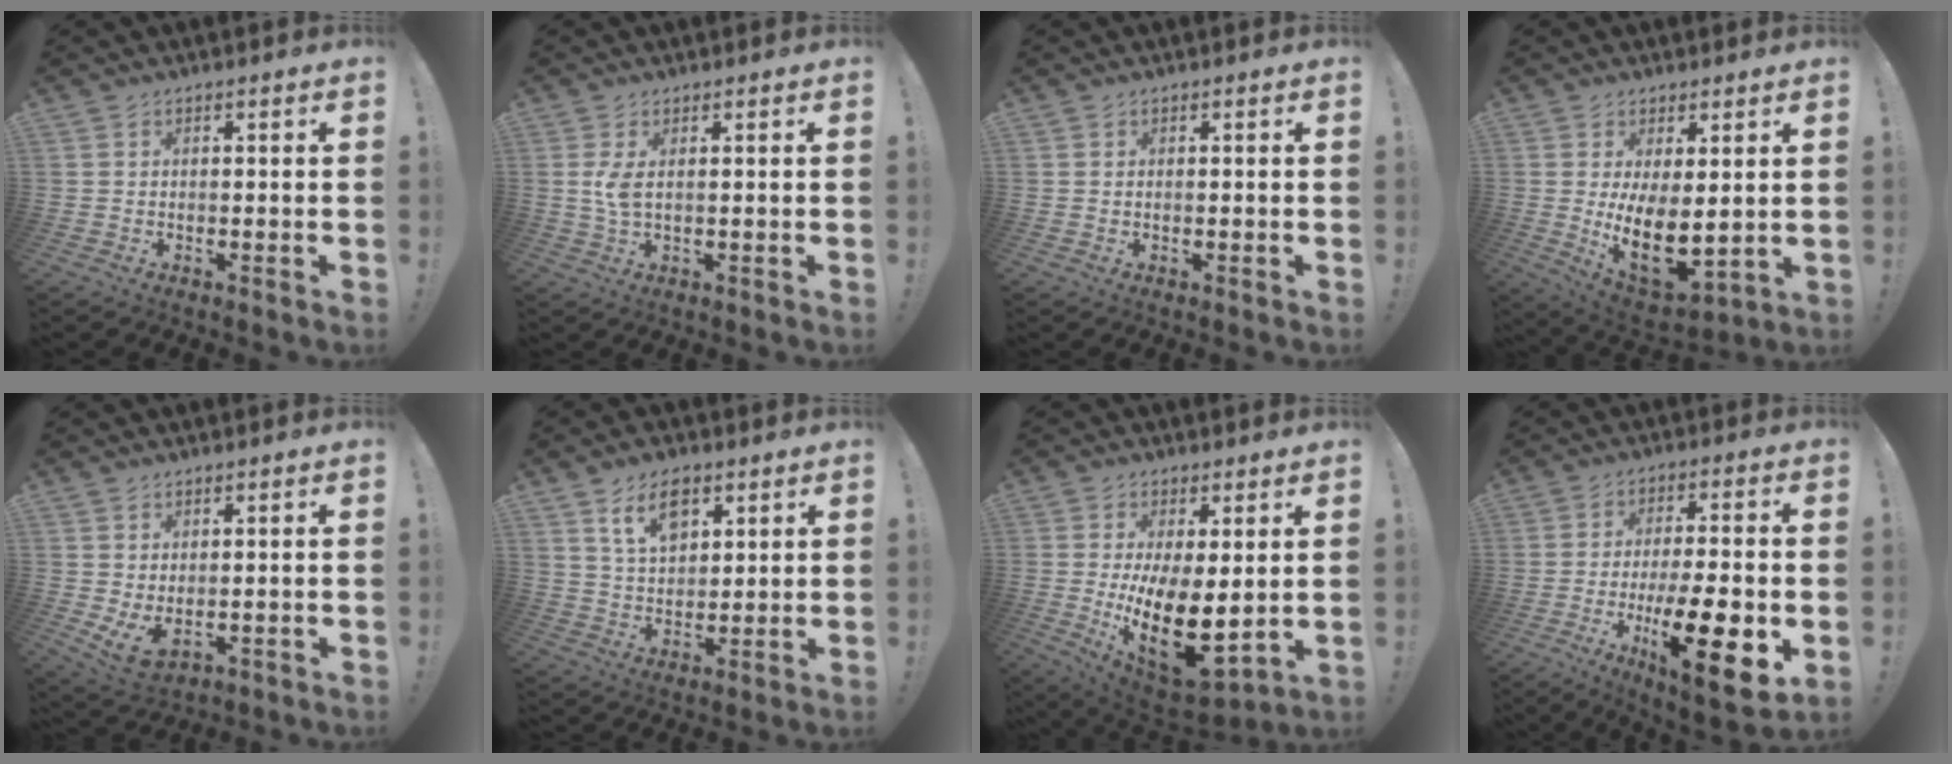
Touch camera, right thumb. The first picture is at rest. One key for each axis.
{"total": 4.2, "fx": 0.7, "fy": 1.5, "fz": 3.9, "tx": -0.076, "ty": -0.001, "tz": 0.010}
{"total": 0.0}
{"total": 12.3, "fx": 0.7, "fy": 6.0, "fz": 10.7, "tx": -0.173, "ty": -0.042, "tz": 0.025}
{"total": 4.8, "fx": 1.7, "fy": 2.3, "fz": 3.8, "tx": -0.056, "ty": -0.017, "tz": 0.037}
{"total": 10.2, "fx": 5.8, "fy": 5.9, "fz": 6.0, "tx": -0.104, "ty": -0.013, "tz": 0.108}
{"total": 17.1, "fx": -0.6, "fy": 8.0, "fz": 15.1, "tx": -0.238, "ty": -0.029, "tz": 0.010}
{"total": 17.9, "fx": -5.3, "fy": 4.6, "fz": 16.5, "tx": -0.257, "ty": 0.009, "tz": -0.076}